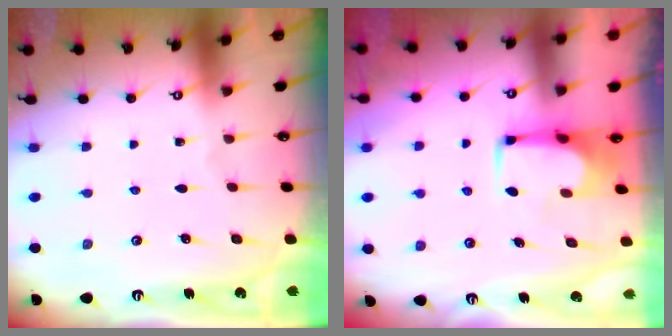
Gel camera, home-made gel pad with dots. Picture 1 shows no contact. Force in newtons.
{"total": 1.5, "press": 1.5, "slide": 0.3}